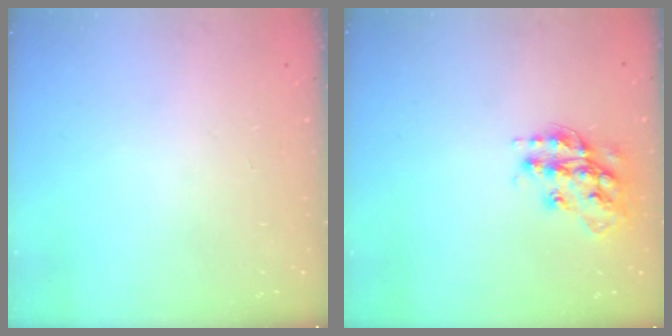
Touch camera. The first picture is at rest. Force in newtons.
{"total": 14.6, "press": 14.5, "slide": 0.7}